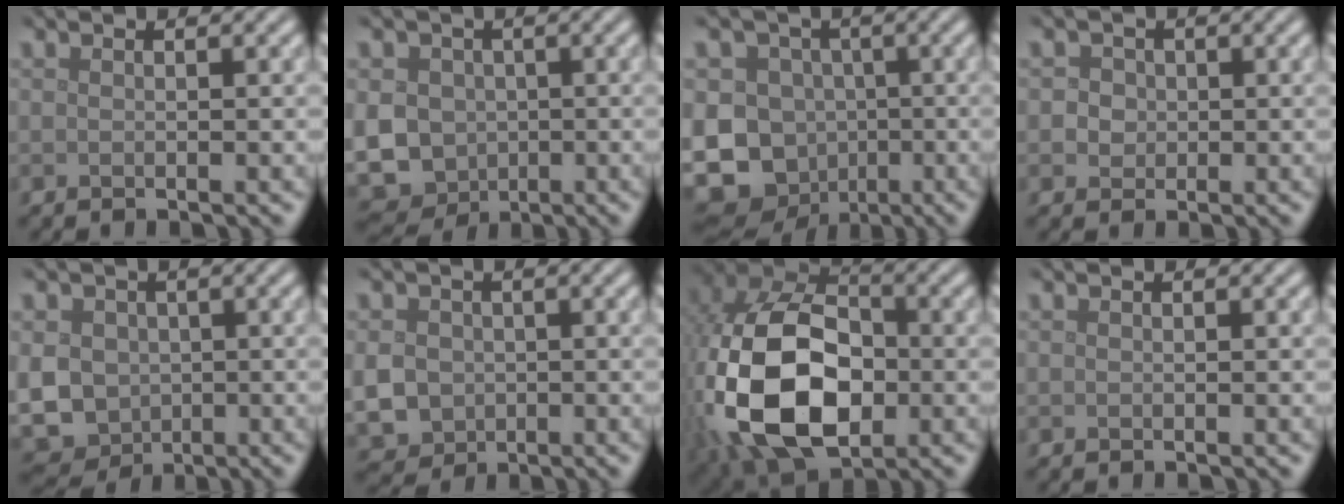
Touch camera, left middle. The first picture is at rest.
{"total": 10.6, "force": [-1.3, 9.5, 4.4], "torque": [-0.087, -0.011, -0.058]}
{"total": 14.9, "force": [-4.1, 13.3, 5.4], "torque": [-0.124, -0.021, -0.093]}
{"total": 3.3, "force": [0.8, 2.9, 1.3], "torque": [-0.006, 0.014, 0.003]}
{"total": 9.2, "force": [-0.8, 8.2, 4.0], "torque": [-0.087, -0.010, -0.047]}
{"total": 4.8, "force": [-0.6, 4.3, 2.1], "torque": [-0.063, -0.012, -0.014]}
{"total": 15.5, "force": [-3.3, 10.2, 11.2], "torque": [-0.243, -0.023, -0.064]}
{"total": 0.0}